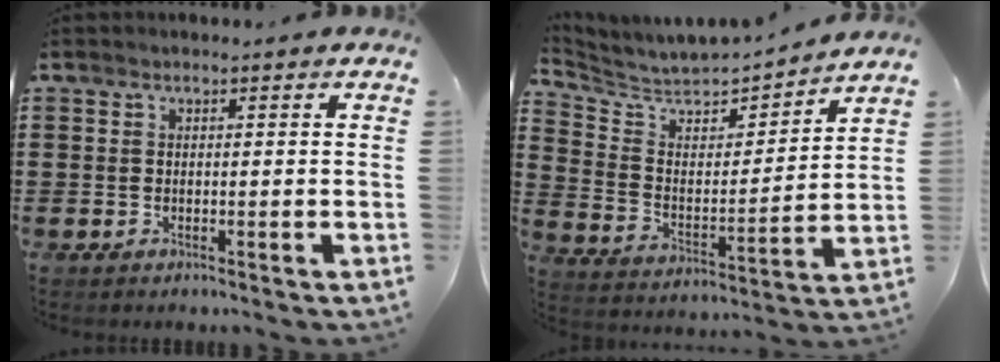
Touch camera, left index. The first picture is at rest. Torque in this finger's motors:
{"motor_torque": [-0.50, 0.88, 0.09, 0.03]}